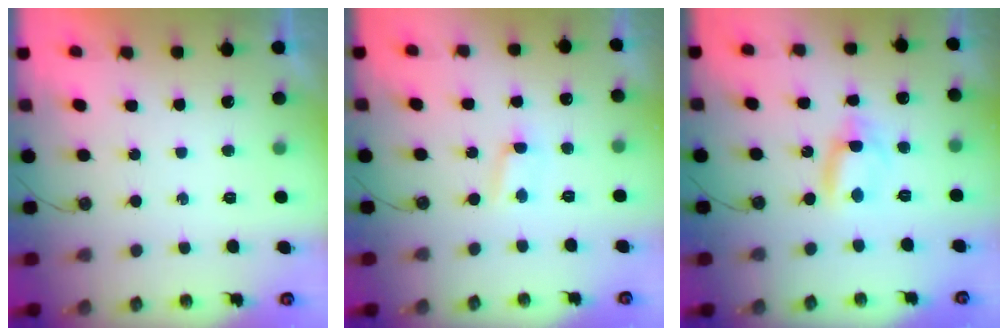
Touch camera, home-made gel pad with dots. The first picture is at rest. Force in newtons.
{"total": 1.6, "press": 1.5, "slide": 0.2}
{"total": 4.7, "press": 4.7, "slide": 0.3}